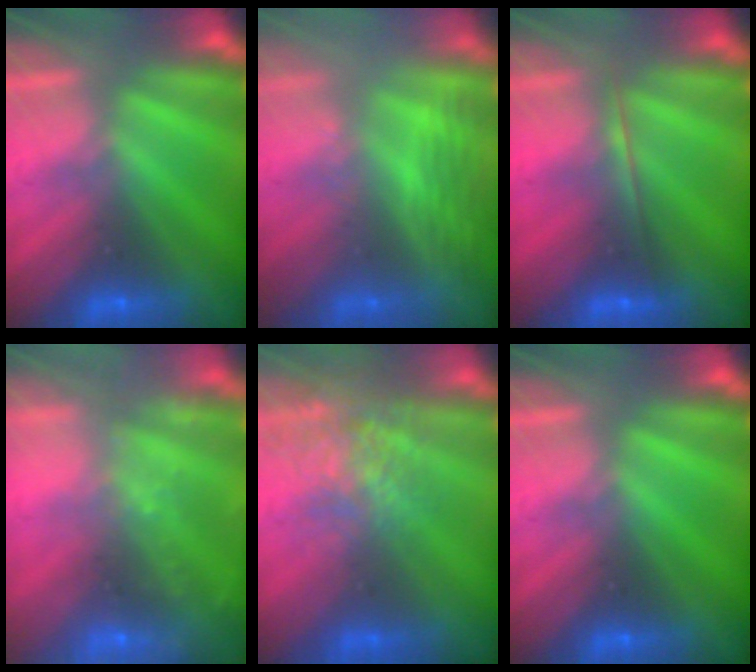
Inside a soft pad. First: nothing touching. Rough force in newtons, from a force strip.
{"total": 3.2}
{"total": 1.8}
{"total": 9.6}
{"total": 3.5}
{"total": 0.0}